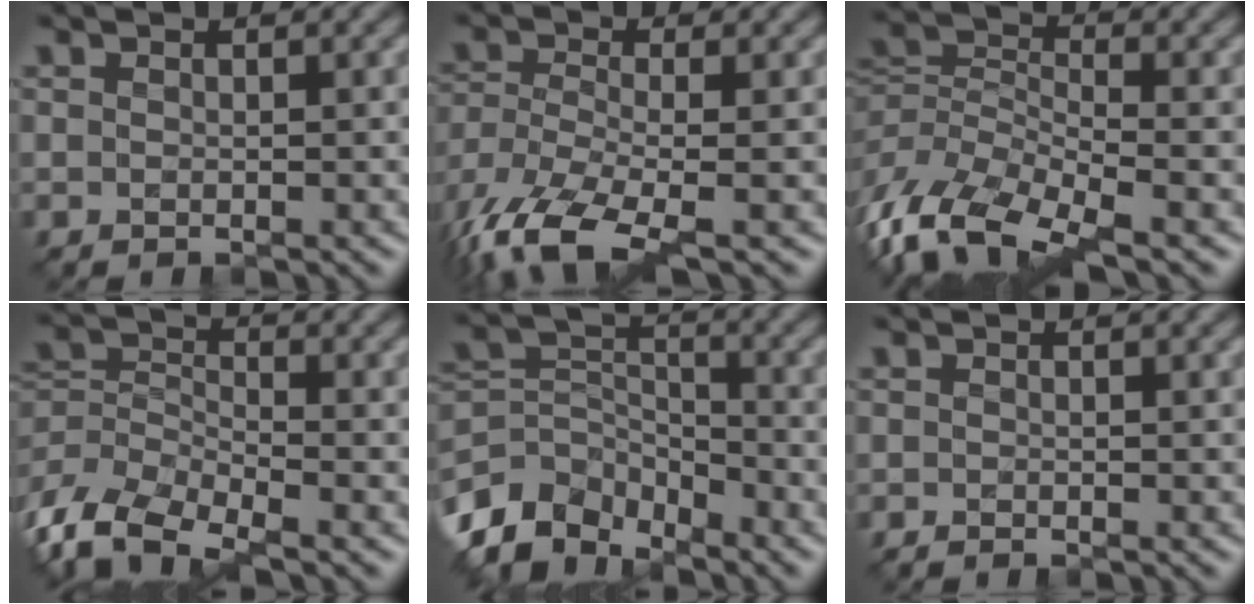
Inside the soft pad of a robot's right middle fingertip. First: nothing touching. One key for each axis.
{"total": 9.2, "fx": -5.6, "fy": 3.4, "fz": 6.5, "tx": -0.146, "ty": -0.027, "tz": -0.106}
{"total": 9.1, "fx": -5.1, "fy": 3.8, "fz": 6.5, "tx": -0.131, "ty": -0.009, "tz": -0.109}
{"total": 6.4, "fx": -4.0, "fy": 3.2, "fz": 3.8, "tx": -0.084, "ty": -0.009, "tz": -0.088}
{"total": 7.6, "fx": -5.6, "fy": 3.9, "fz": 3.2, "tx": -0.064, "ty": -0.006, "tz": -0.124}
{"total": 0.0}